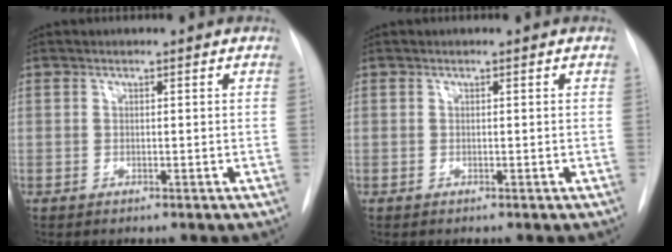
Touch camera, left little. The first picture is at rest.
{"total": 0.0}